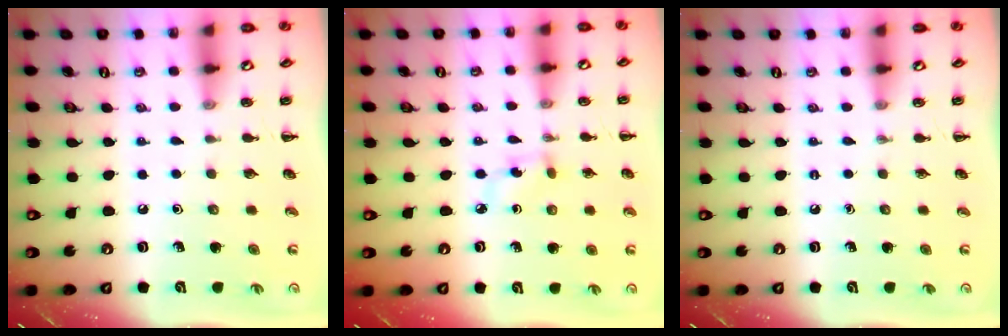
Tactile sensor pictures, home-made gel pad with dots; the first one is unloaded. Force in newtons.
{"total": 4.6, "press": 4.4, "slide": 1.5}
{"total": 0.0}